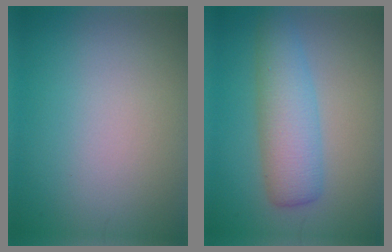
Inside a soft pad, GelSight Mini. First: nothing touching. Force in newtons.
{"total": 4.9, "press": 4.9, "slide": 0.1}